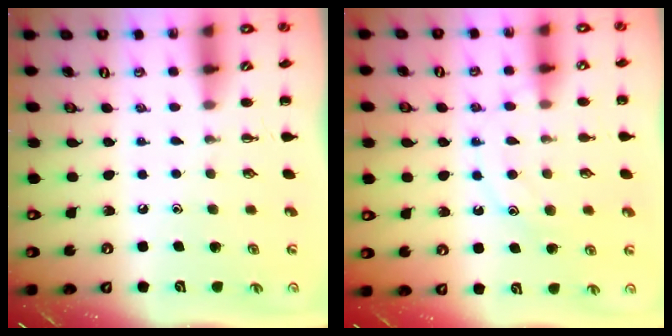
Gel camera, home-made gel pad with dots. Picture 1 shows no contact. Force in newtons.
{"total": 11.9, "press": 11.9, "slide": 0.4}